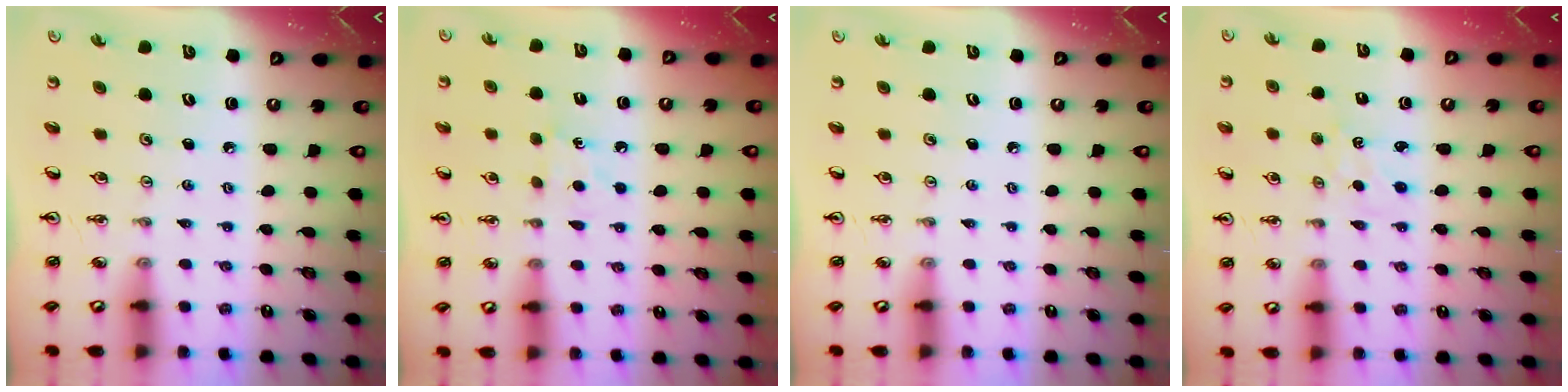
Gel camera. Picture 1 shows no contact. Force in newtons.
{"total": 5.0, "press": 5.0, "slide": 0.7}
{"total": 0.0}
{"total": 1.6, "press": 1.5, "slide": 0.3}